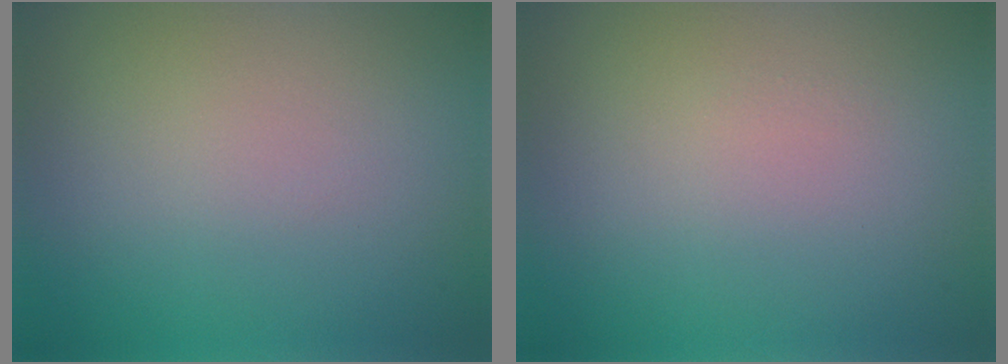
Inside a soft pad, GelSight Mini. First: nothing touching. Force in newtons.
{"total": 0.0}